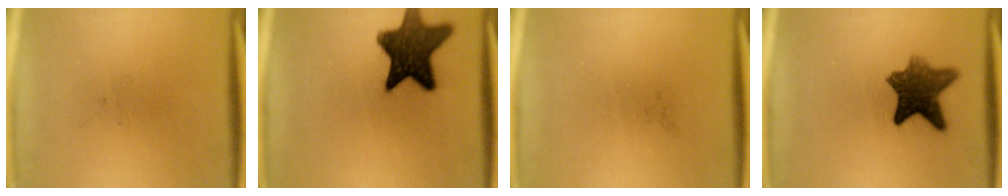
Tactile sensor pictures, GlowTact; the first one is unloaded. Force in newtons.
{"total": 13.0}
{"total": 0.0}
{"total": 8.7}